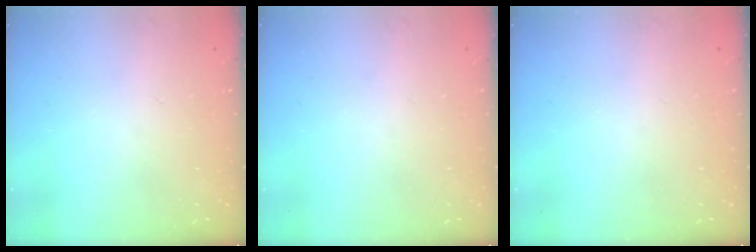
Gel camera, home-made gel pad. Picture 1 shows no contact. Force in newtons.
{"total": 0.0}
{"total": 0.0}